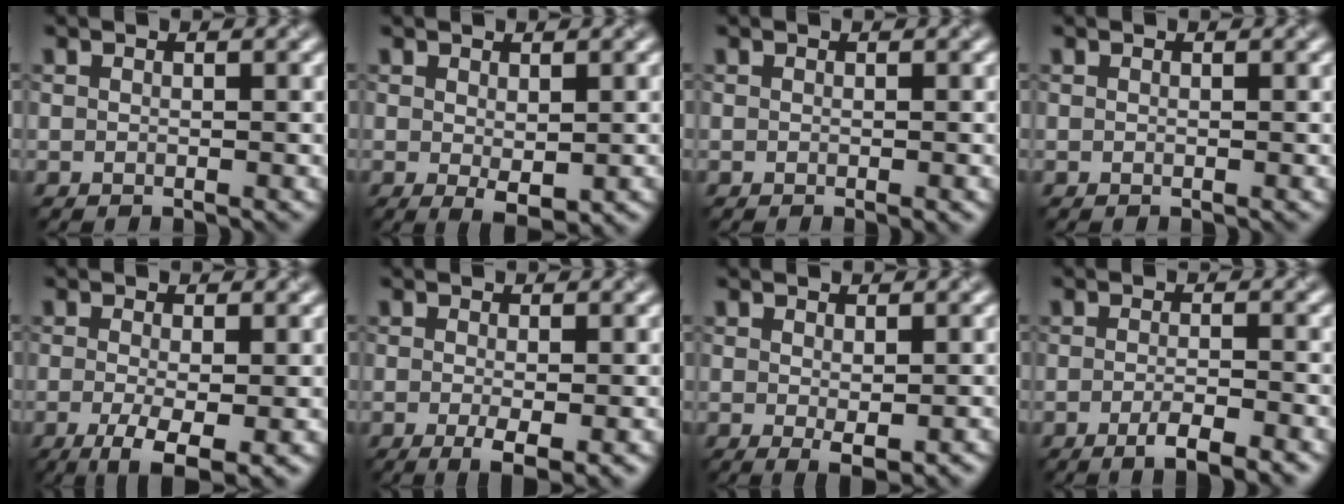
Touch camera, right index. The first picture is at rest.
{"total": 2.0, "force": [-0.1, 0.8, 1.8], "torque": [-0.028, -0.008, 0.006]}
{"total": 0.7, "force": [-0.3, 0.0, 0.6], "torque": [-0.007, -0.004, -0.003]}
{"total": 0.0}
{"total": 4.9, "force": [-1.7, 1.3, 4.4], "torque": [-0.082, -0.010, -0.028]}
{"total": 2.9, "force": [-0.9, 0.6, 2.7], "torque": [-0.047, -0.011, -0.013]}
{"total": 1.8, "force": [-0.3, 0.5, 1.8], "torque": [-0.026, -0.009, 0.000]}
{"total": 3.7, "force": [-1.9, 0.8, 3.0], "torque": [-0.047, -0.002, -0.034]}